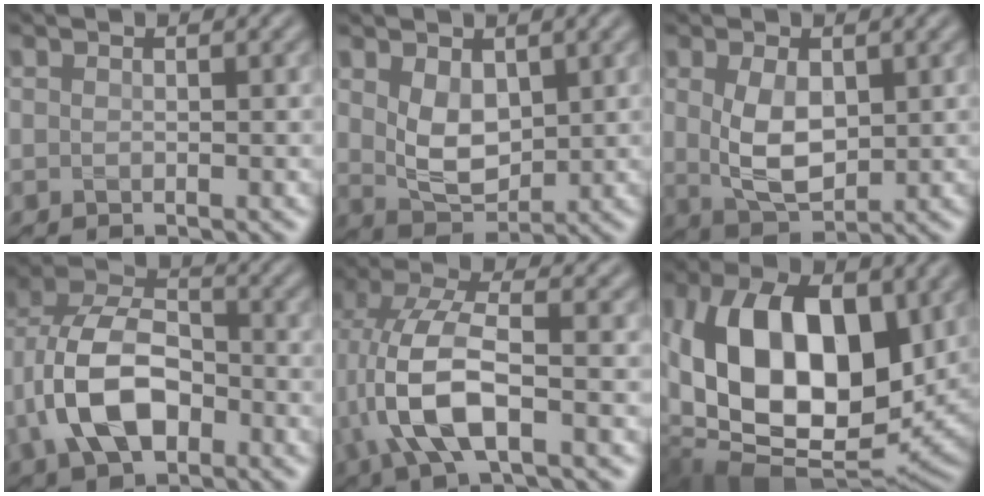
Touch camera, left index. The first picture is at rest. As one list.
[{"total": 4.0, "force": [1.0, 2.6, 2.9], "torque": [-0.066, -0.005, 0.026]}, {"total": 5.0, "force": [0.8, 2.9, 4.0], "torque": [-0.088, -0.001, 0.024]}, {"total": 8.6, "force": [-2.3, 5.3, 6.5], "torque": [-0.137, 0.015, -0.051]}, {"total": 7.9, "force": [-1.2, 3.2, 7.1], "torque": [-0.156, 0.017, -0.028]}, {"total": 13.4, "force": [2.7, 8.1, 10.4], "torque": [-0.184, -0.013, 0.061]}]